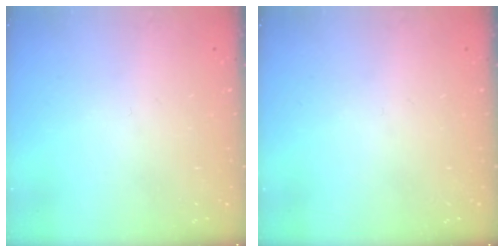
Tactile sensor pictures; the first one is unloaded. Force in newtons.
{"total": 0.0}